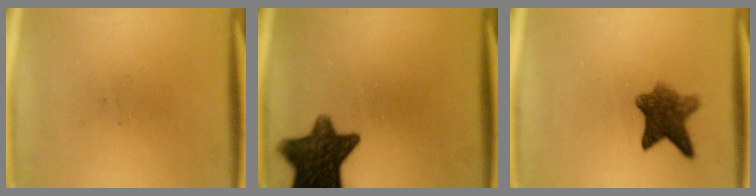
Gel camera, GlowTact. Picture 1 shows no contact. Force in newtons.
{"total": 12.2}
{"total": 7.1}